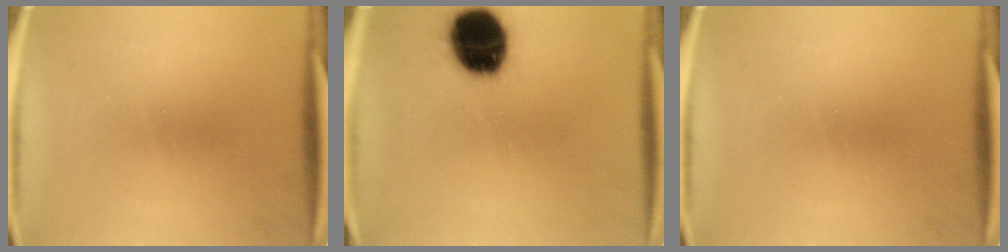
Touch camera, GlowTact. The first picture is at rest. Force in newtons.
{"total": 19.5}
{"total": 0.0}